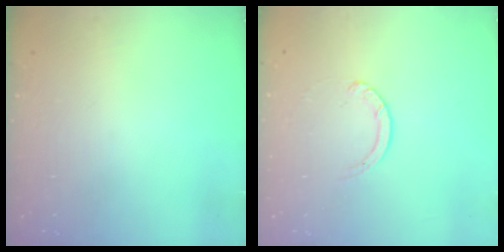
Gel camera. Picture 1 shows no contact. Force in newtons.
{"total": 2.4, "press": 2.4, "slide": 0.2}